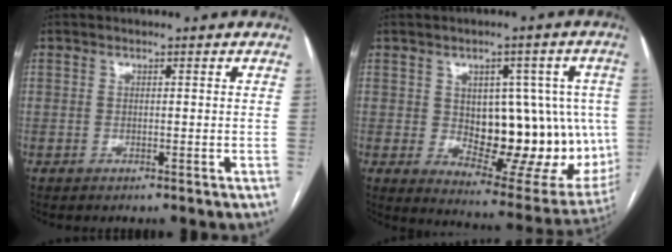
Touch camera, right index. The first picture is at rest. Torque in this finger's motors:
{"motor_torque": [0.44, 0.09, 0.22, 0.08]}